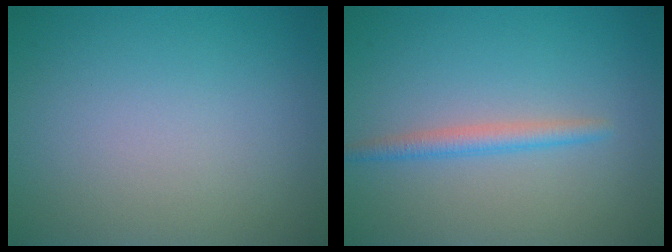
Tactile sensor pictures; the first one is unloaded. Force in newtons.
{"total": 1.9, "press": 1.9, "slide": 0.1}